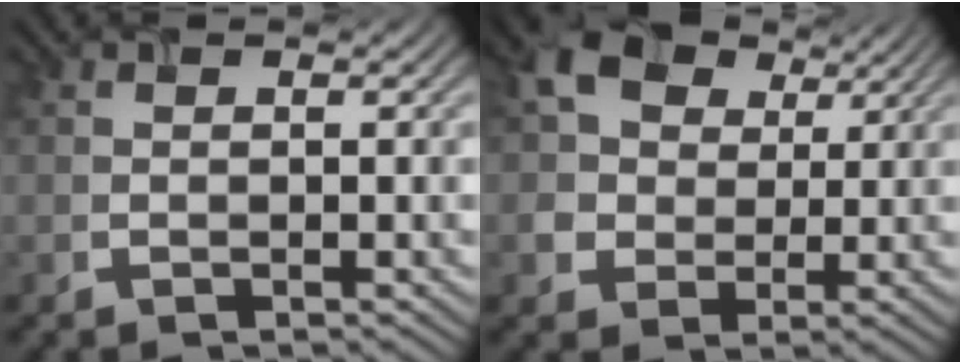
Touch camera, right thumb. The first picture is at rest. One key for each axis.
{"total": 7.9, "fx": 3.4, "fy": 6.4, "fz": 3.0, "tx": -0.092, "ty": 0.017, "tz": 0.063}